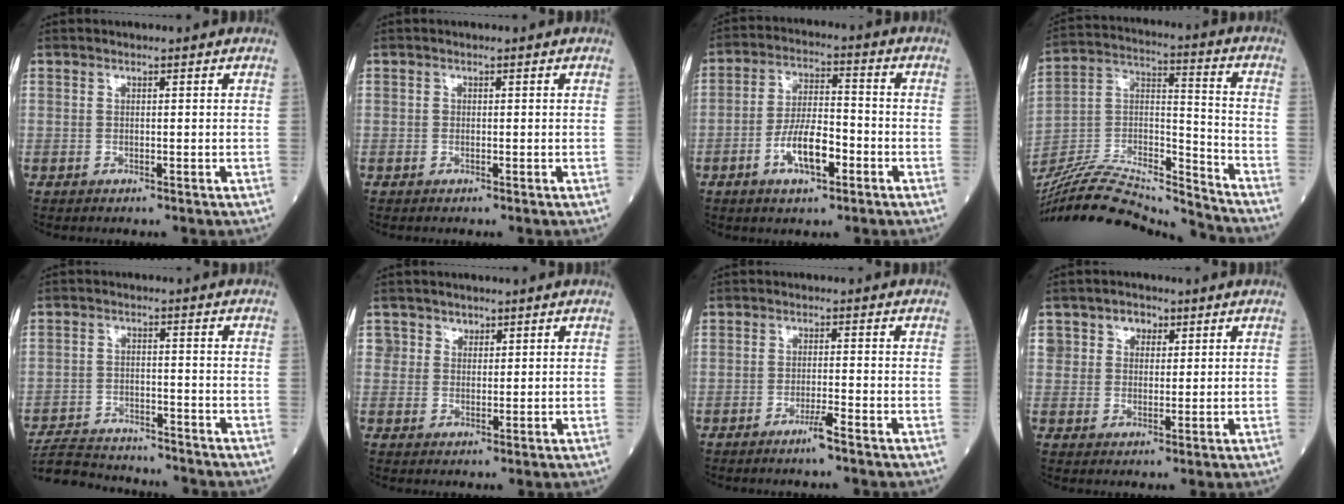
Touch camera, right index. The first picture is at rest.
{"total": 0.0}
{"total": 8.4, "force": [-3.5, 2.8, 7.1], "torque": [-0.139, 0.006, -0.064]}
{"total": 22.4, "force": [-21.5, 1.2, 6.4], "torque": [-0.145, 0.013, -0.364]}
{"total": 10.9, "force": [-10.5, 1.9, 2.3], "torque": [-0.045, 0.007, -0.164]}
{"total": 2.8, "force": [1.6, 2.3, 0.0], "torque": [0.017, -0.004, 0.021]}
{"total": 2.6, "force": [-1.8, -0.5, 1.8], "torque": [-0.038, -0.004, -0.035]}
{"total": 4.2, "force": [2.0, 3.4, 1.6], "torque": [-0.020, 0.007, 0.035]}